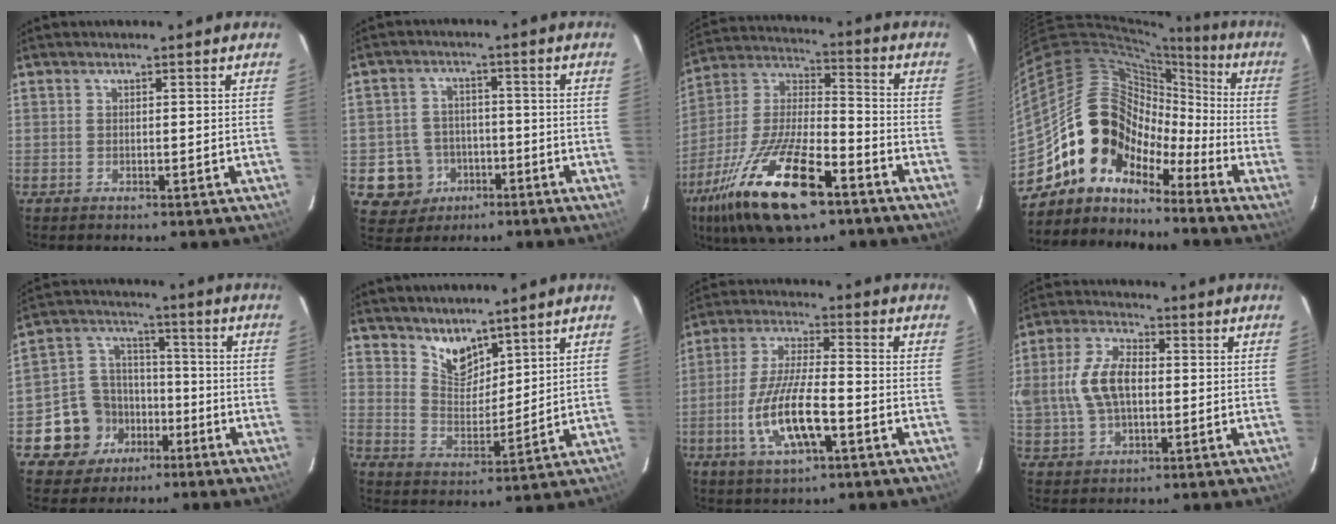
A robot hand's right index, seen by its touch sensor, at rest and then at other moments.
{"total": 8.1, "force": [-3.1, 7.5, 0.8], "torque": [-0.037, 0.029, -0.037]}
{"total": 23.2, "force": [-13.2, 8.1, 17.3], "torque": [-0.347, -0.033, -0.239]}
{"total": 13.4, "force": [-8.3, 9.4, 4.7], "torque": [-0.086, 0.040, -0.174]}
{"total": 11.2, "force": [-5.4, 9.4, 2.5], "torque": [-0.075, 0.041, -0.078]}
{"total": 7.3, "force": [6.0, 3.2, 2.5], "torque": [-0.034, 0.000, 0.118]}
{"total": 13.3, "force": [-4.7, 3.7, 11.9], "torque": [-0.243, -0.010, -0.083]}
{"total": 12.5, "force": [0.3, 7.9, 9.7], "torque": [-0.204, 0.014, 0.011]}